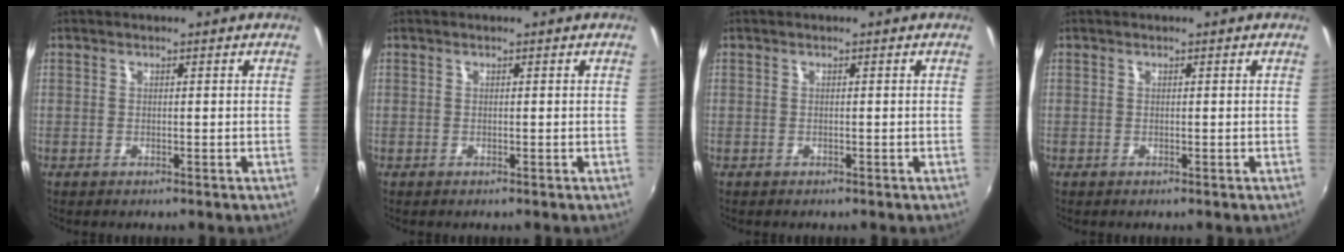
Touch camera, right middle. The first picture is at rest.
{"total": 0.0}
{"total": 0.0}
{"total": 0.0}